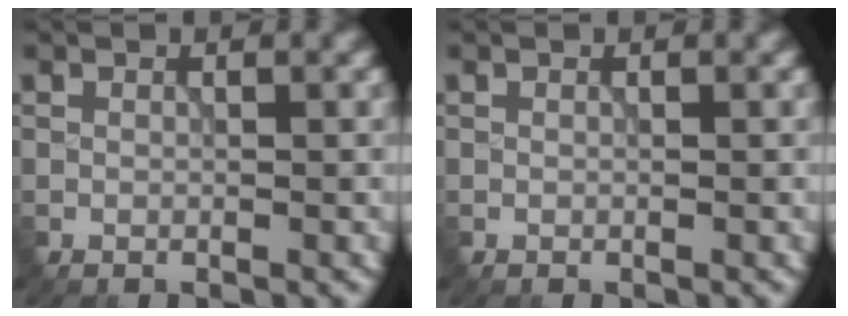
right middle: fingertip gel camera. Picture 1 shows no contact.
{"total": 0.0}